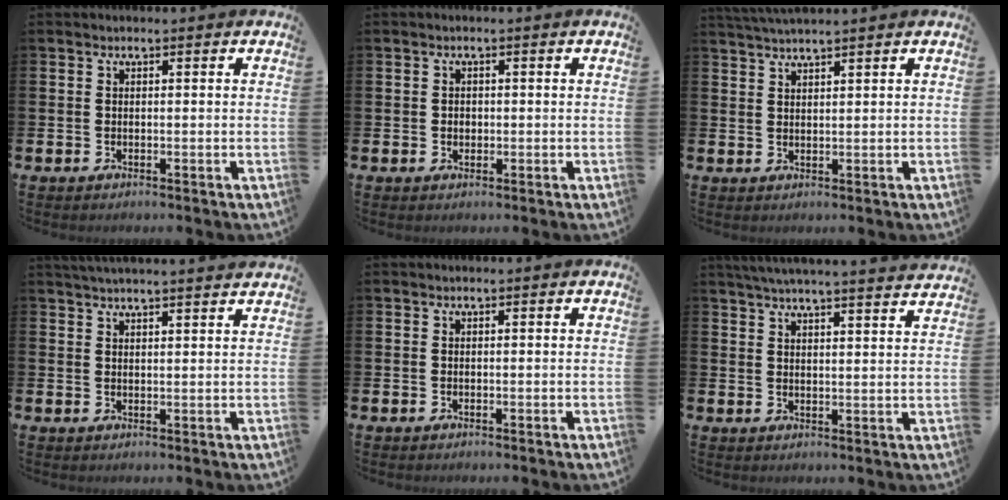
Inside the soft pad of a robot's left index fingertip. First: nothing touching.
{"total": 1.0, "force": [0.1, 0.9, 0.5], "torque": [-0.001, 0.005, -0.003]}
{"total": 2.5, "force": [2.5, -0.3, 0.3], "torque": [-0.017, -0.004, 0.047]}
{"total": 3.2, "force": [3.1, -0.5, 0.2], "torque": [-0.008, -0.012, 0.058]}
{"total": 0.0}
{"total": 5.1, "force": [5.0, -0.6, 1.1], "torque": [-0.032, -0.027, 0.087]}